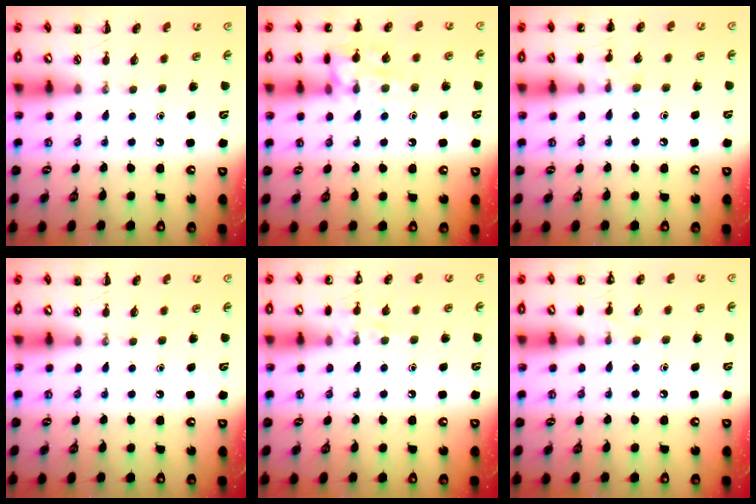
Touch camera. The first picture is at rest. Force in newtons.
{"total": 11.4, "press": 11.4, "slide": 0.8}
{"total": 6.9, "press": 6.7, "slide": 1.9}
{"total": 0.0}
{"total": 7.5, "press": 7.3, "slide": 1.6}
{"total": 5.5, "press": 5.3, "slide": 1.6}